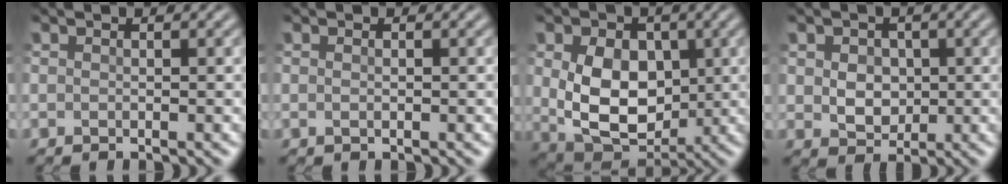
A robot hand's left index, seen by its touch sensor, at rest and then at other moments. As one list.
[{"total": 0.6, "force": [0.0, 0.2, 0.6], "torque": [-0.012, -0.002, 0.001]}, {"total": 8.6, "force": [0.7, 6.2, 5.9], "torque": [-0.117, -0.017, 0.020]}, {"total": 3.2, "force": [0.5, 2.6, 1.9], "torque": [-0.037, 0.000, 0.004]}]